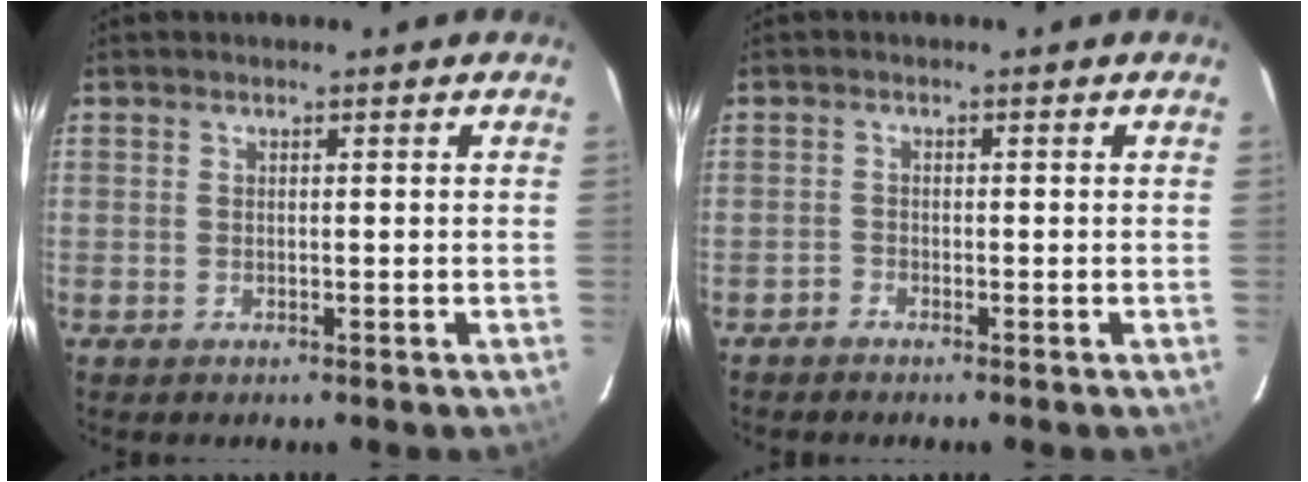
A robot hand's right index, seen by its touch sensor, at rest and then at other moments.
{"total": 1.0, "force": [-0.9, 0.2, -0.1], "torque": [-0.002, 0.002, -0.022]}